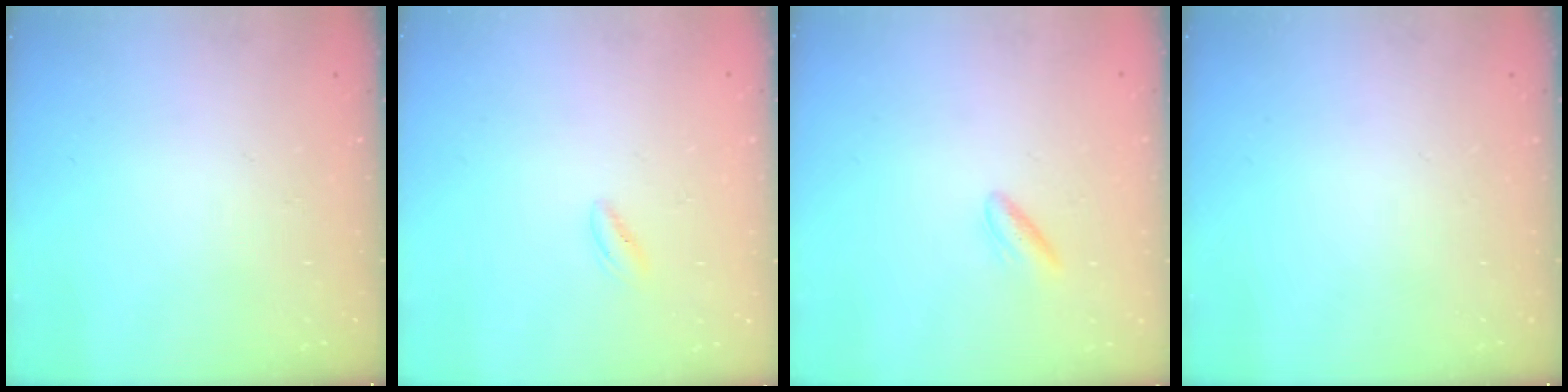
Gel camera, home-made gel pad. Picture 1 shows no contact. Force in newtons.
{"total": 1.0, "press": 0.9, "slide": 0.5}
{"total": 3.7, "press": 3.6, "slide": 0.9}
{"total": 0.0}